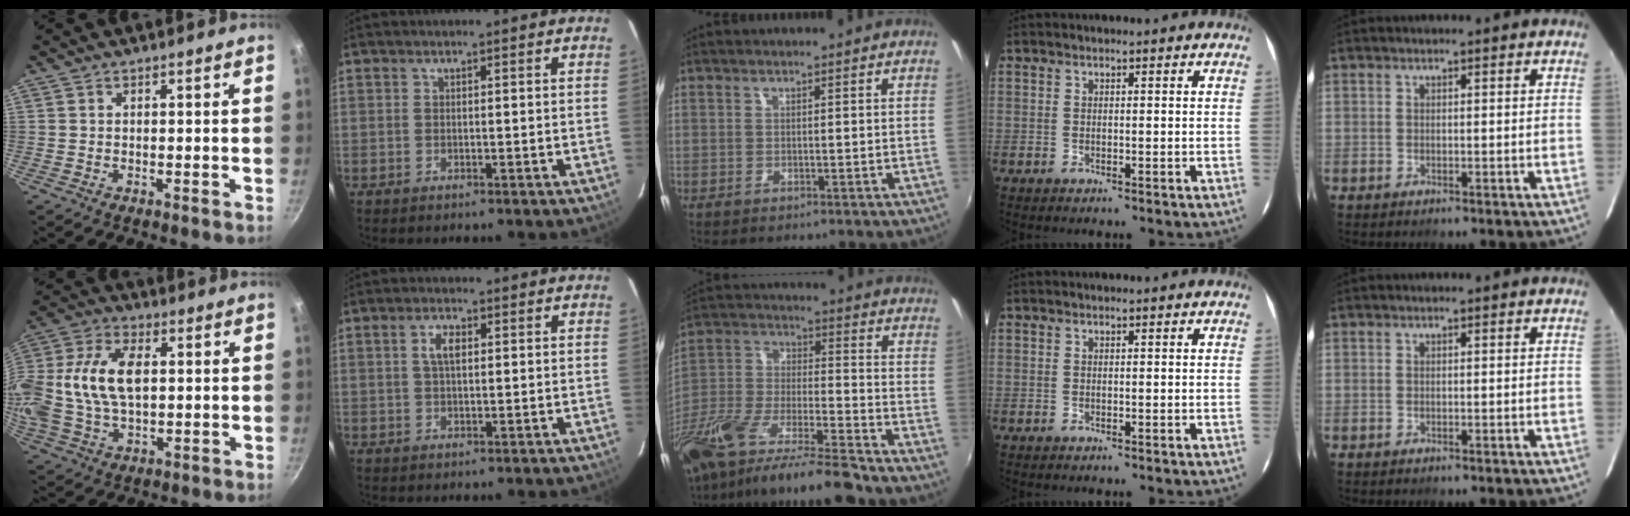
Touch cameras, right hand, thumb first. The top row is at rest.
{"thumb": {"total": 18.6, "force": [2.0, 11.3, 14.6], "torque": [-0.308, 0.023, 0.029]}, "index": {"total": 3.3, "force": [0.8, 1.5, 2.8], "torque": [-0.055, 0.007, 0.017]}, "middle": {"total": 21.2, "force": [-16.8, 2.7, 12.8], "torque": [-0.240, -0.039, -0.303]}}